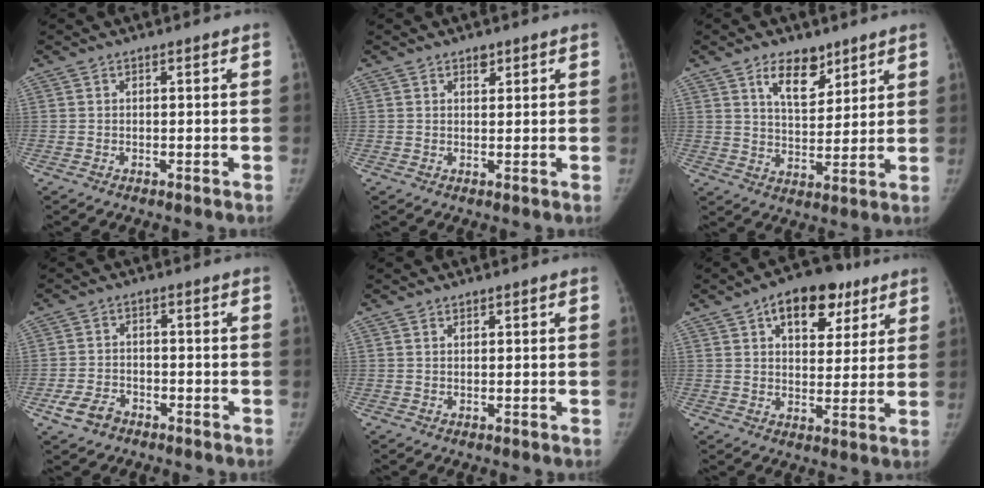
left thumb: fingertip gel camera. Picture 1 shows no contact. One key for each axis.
{"total": 1.6, "fx": 1.1, "fy": 0.9, "fz": 0.7, "tx": 0.001, "ty": -0.006, "tz": 0.015}
{"total": 8.7, "fx": 5.5, "fy": 4.5, "fz": 5.0, "tx": -0.052, "ty": -0.039, "tz": 0.095}
{"total": 4.8, "fx": -2.9, "fy": 3.2, "fz": 2.2, "tx": -0.042, "ty": 0.017, "tz": -0.048}
{"total": 0.7, "fx": 0.5, "fy": 0.4, "fz": 0.2, "tx": 0.002, "ty": -0.003, "tz": 0.007}
{"total": 13.7, "fx": 7.1, "fy": 8.0, "fz": 8.5, "tx": -0.078, "ty": -0.012, "tz": 0.102}